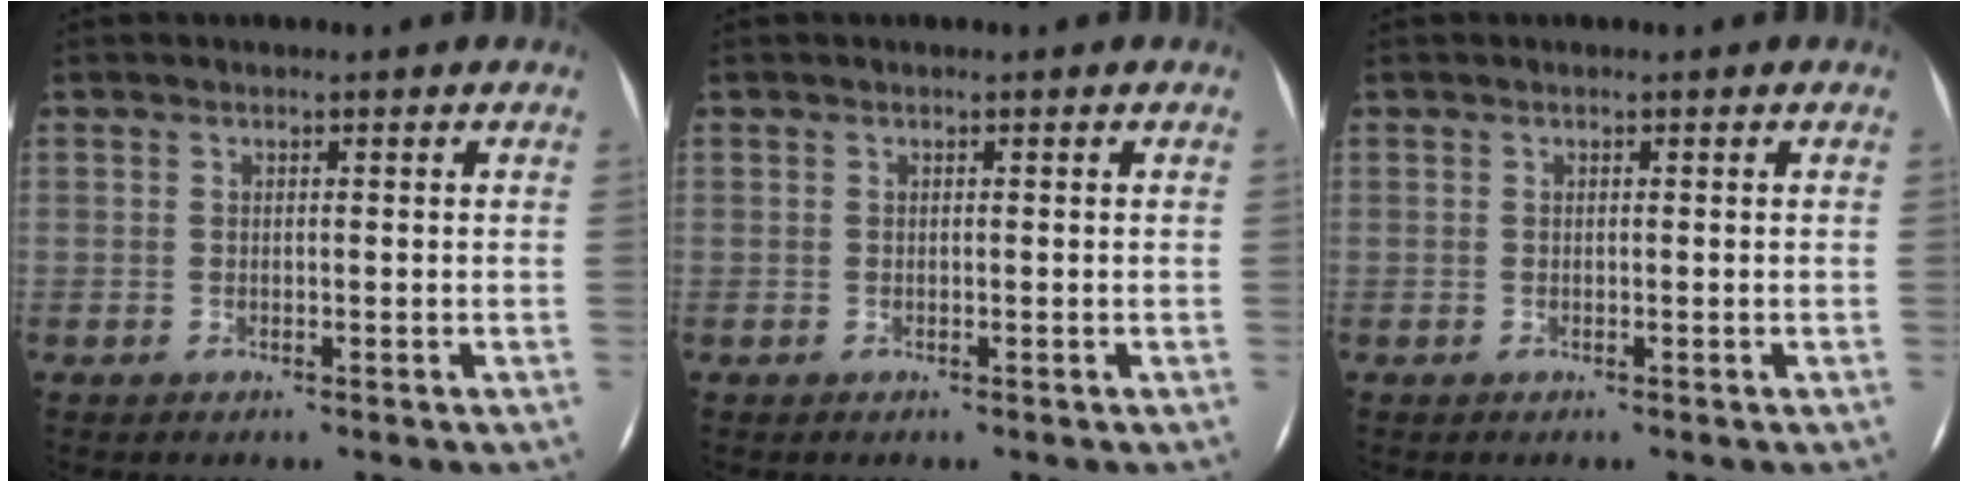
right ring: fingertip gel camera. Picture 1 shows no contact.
{"total": 0.0}
{"total": 0.0}